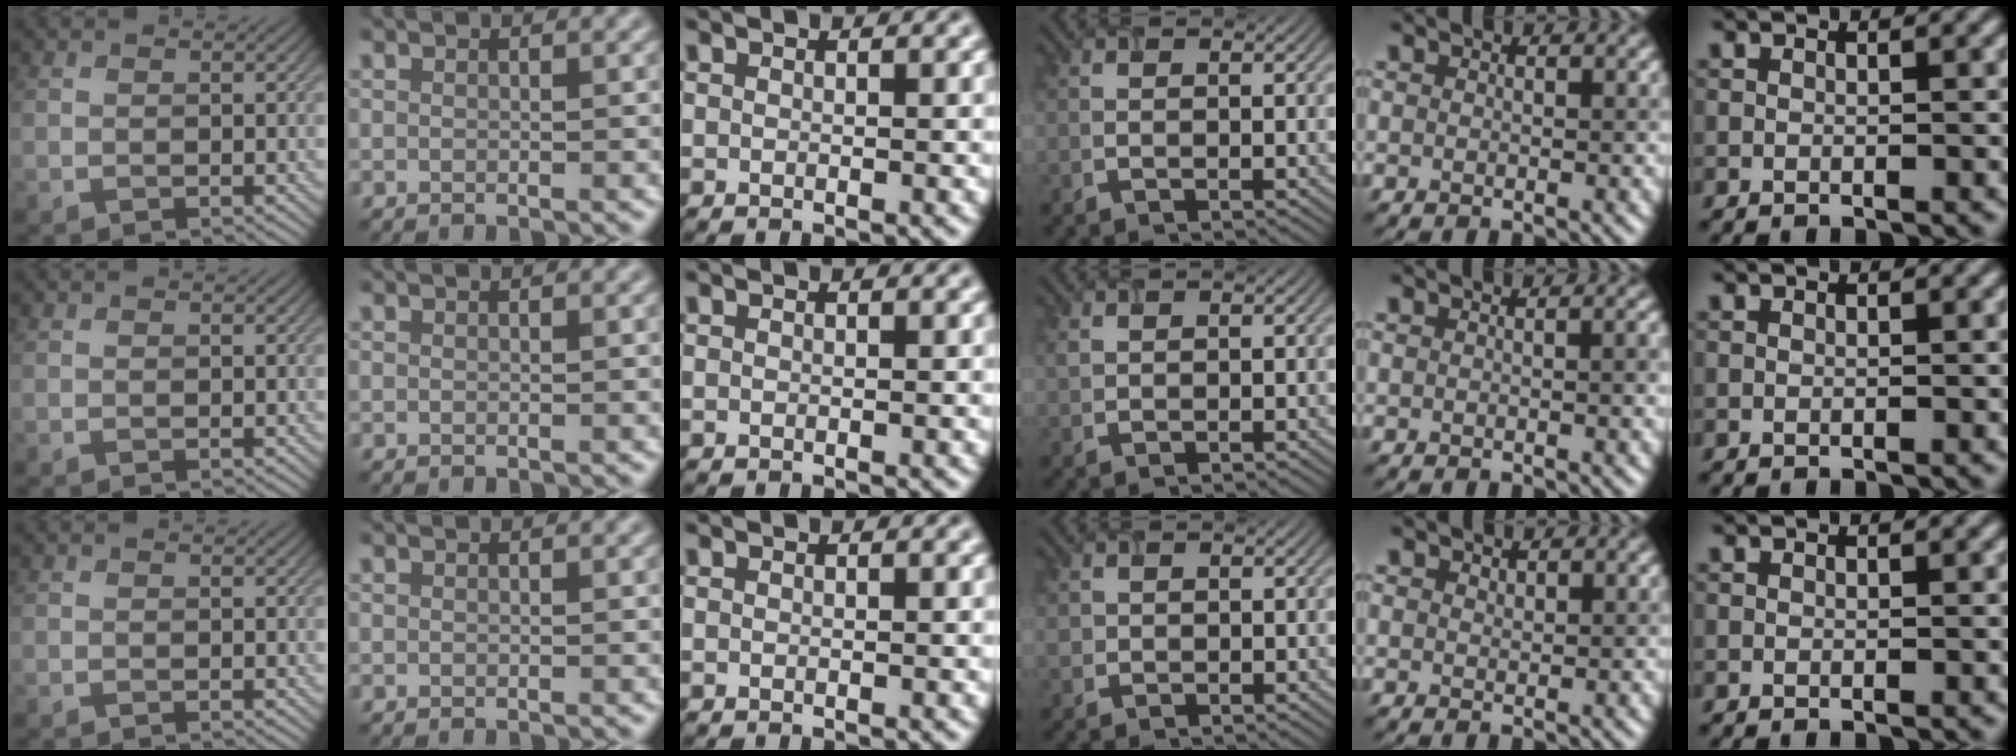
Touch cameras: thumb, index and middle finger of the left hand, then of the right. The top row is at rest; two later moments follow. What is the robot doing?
{"motion": "close", "object": "airpods case & airpods"}